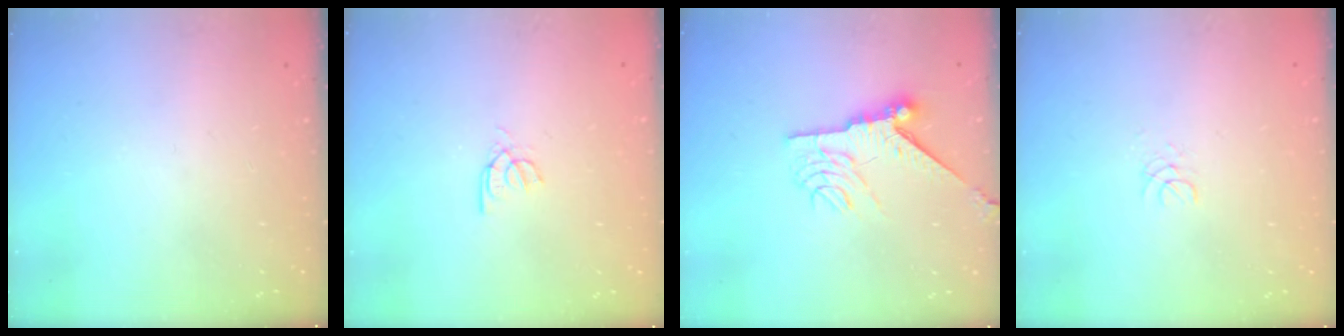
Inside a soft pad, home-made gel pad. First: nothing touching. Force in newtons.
{"total": 3.6, "press": 3.5, "slide": 0.4}
{"total": 9.4, "press": 9.4, "slide": 0.5}
{"total": 1.3, "press": 1.3, "slide": 0.1}